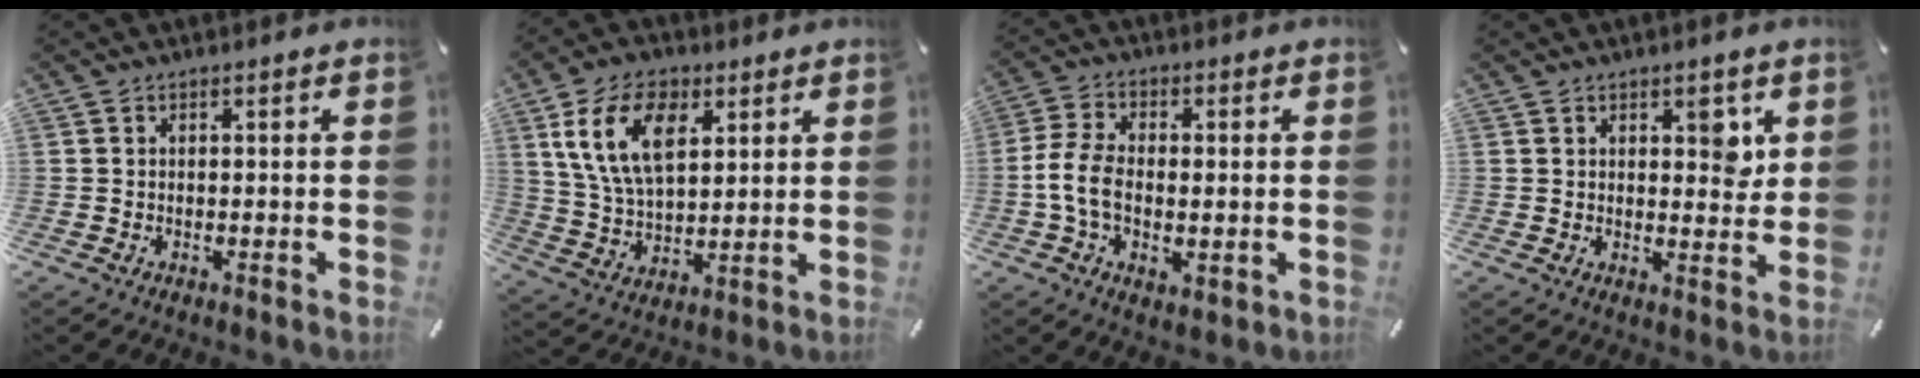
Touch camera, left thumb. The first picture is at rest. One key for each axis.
{"total": 13.7, "fx": 5.9, "fy": 8.3, "fz": 9.1, "tx": -0.212, "ty": 0.001, "tz": 0.107}
{"total": 8.4, "fx": -0.8, "fy": 5.5, "fz": 6.3, "tx": -0.146, "ty": 0.004, "tz": -0.015}
{"total": 4.7, "fx": 2.2, "fy": 2.8, "fz": 3.1, "tx": -0.019, "ty": -0.013, "tz": 0.028}